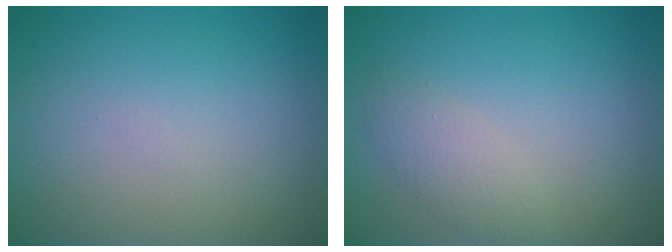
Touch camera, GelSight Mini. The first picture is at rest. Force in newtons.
{"total": 2.0, "press": 2.0, "slide": 0.1}